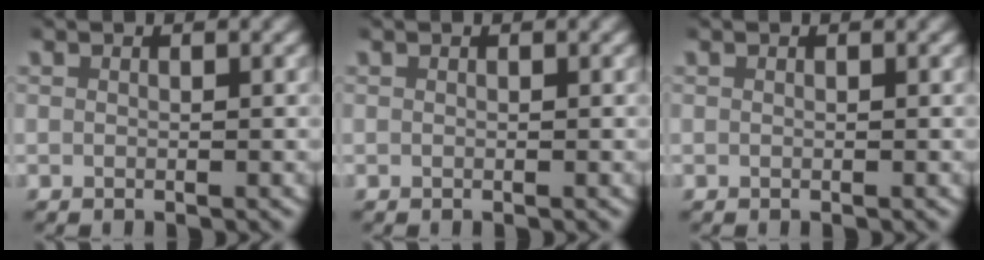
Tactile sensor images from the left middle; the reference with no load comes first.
{"total": 0.0}
{"total": 0.0}